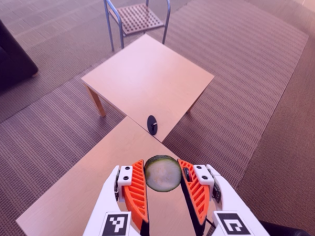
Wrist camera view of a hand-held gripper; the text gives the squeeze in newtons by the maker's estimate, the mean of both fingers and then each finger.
{"total": 11.5, "left": 10.9, "right": 12.0}